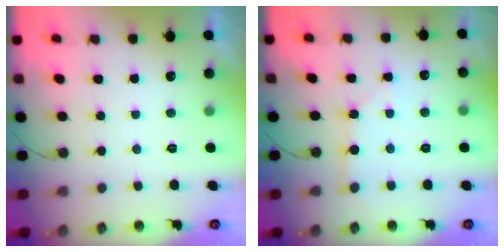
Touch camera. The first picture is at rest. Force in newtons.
{"total": 3.0, "press": 2.9, "slide": 0.4}